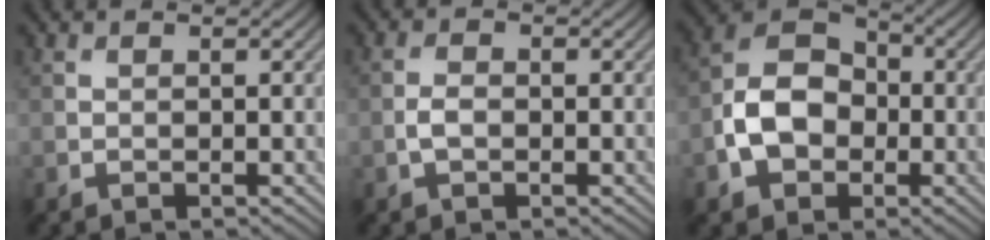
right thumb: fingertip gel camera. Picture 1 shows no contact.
{"total": 1.8, "force": [-0.5, 1.1, 1.3], "torque": [-0.030, 0.003, -0.014]}
{"total": 8.5, "force": [-2.2, 6.3, 5.3], "torque": [-0.113, 0.002, -0.056]}